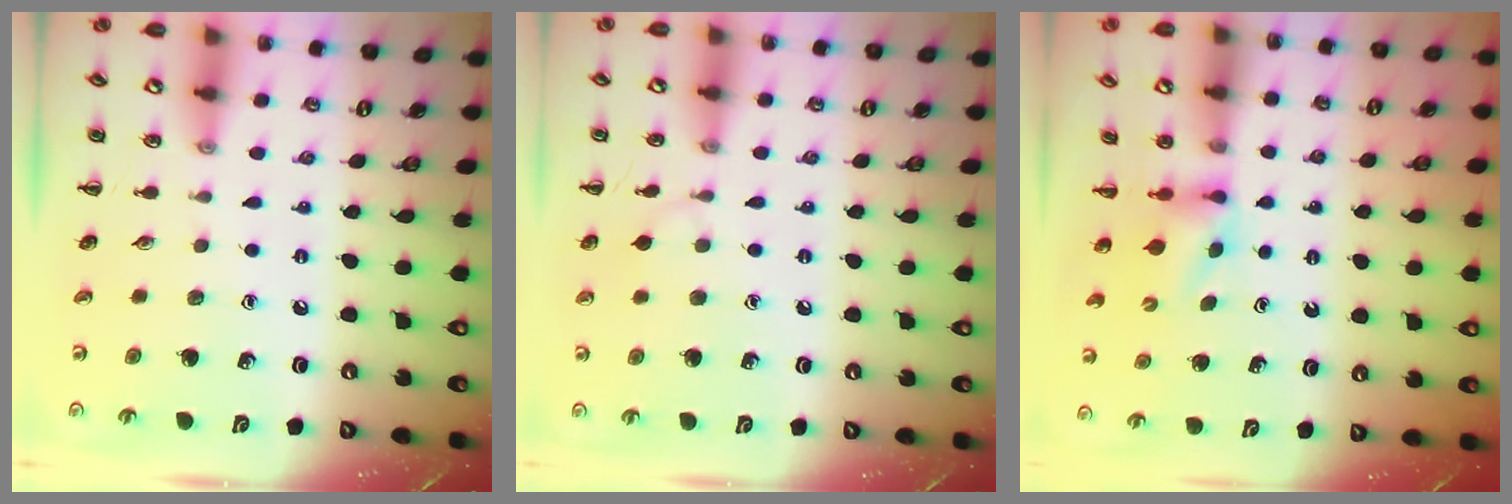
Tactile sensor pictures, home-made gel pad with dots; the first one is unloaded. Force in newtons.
{"total": 4.9, "press": 4.5, "slide": 1.8}
{"total": 3.7, "press": 3.5, "slide": 1.3}